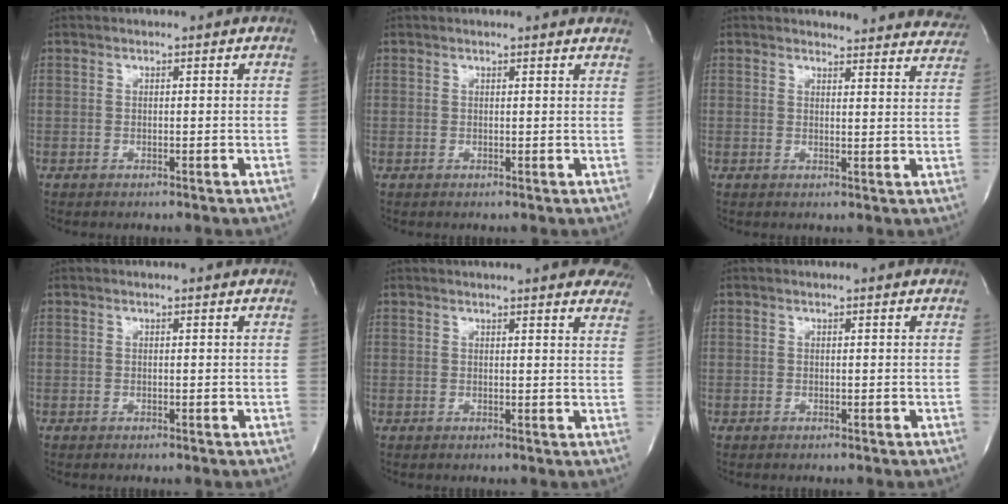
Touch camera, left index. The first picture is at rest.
{"total": 5.2, "force": [5.0, 0.5, 1.3], "torque": [-0.017, 0.004, 0.038]}
{"total": 13.9, "force": [13.6, 2.4, 1.9], "torque": [0.006, -0.060, 0.123]}
{"total": 1.2, "force": [1.2, 0.0, 0.2], "torque": [-0.012, 0.003, 0.012]}
{"total": 16.5, "force": [14.9, 2.6, 6.5], "torque": [-0.086, -0.016, 0.161]}
{"total": 1.5, "force": [1.5, 0.1, 0.4], "torque": [-0.015, 0.009, 0.014]}